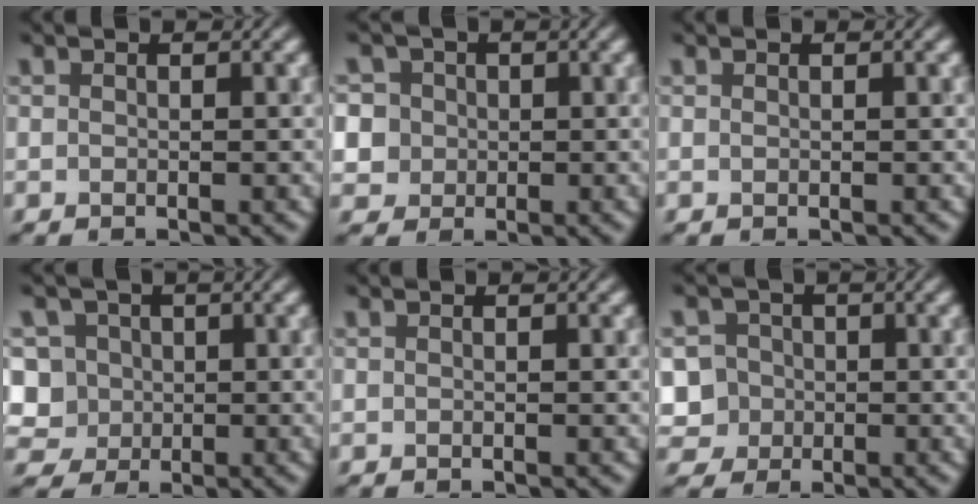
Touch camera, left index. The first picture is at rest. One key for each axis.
{"total": 6.6, "fx": 1.7, "fy": 5.9, "fz": 2.3, "tx": -0.046, "ty": 0.034, "tz": 0.002}
{"total": 0.0}
{"total": 6.6, "fx": 0.8, "fy": 6.0, "fz": 2.6, "tx": -0.046, "ty": 0.033, "tz": -0.009}
{"total": 0.0}
{"total": 6.3, "fx": -0.8, "fy": 6.0, "fz": 1.7, "tx": -0.032, "ty": 0.022, "tz": -0.036}